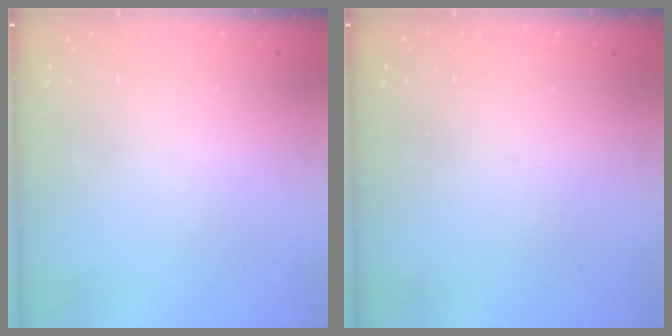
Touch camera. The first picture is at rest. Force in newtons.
{"total": 0.0}